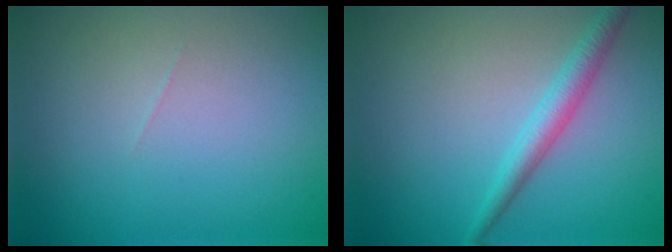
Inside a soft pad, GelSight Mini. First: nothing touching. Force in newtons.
{"total": 2.5, "press": 2.5, "slide": 0.1}